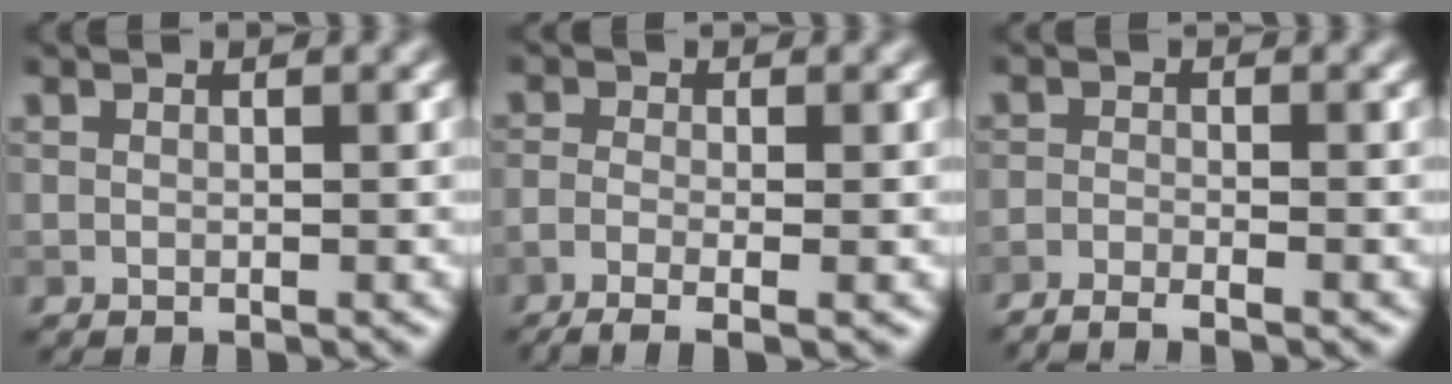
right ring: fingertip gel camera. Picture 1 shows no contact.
{"total": 4.5, "force": [-2.2, 1.7, 3.5], "torque": [-0.059, -0.012, -0.034]}
{"total": 3.3, "force": [-2.6, 0.6, 1.9], "torque": [-0.033, -0.005, -0.050]}